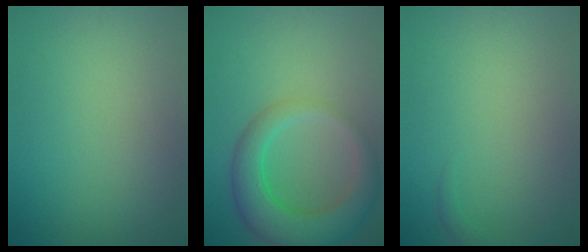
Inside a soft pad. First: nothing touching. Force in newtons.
{"total": 6.1, "press": 6.1, "slide": 0.3}
{"total": 0.8, "press": 0.8, "slide": 0.0}